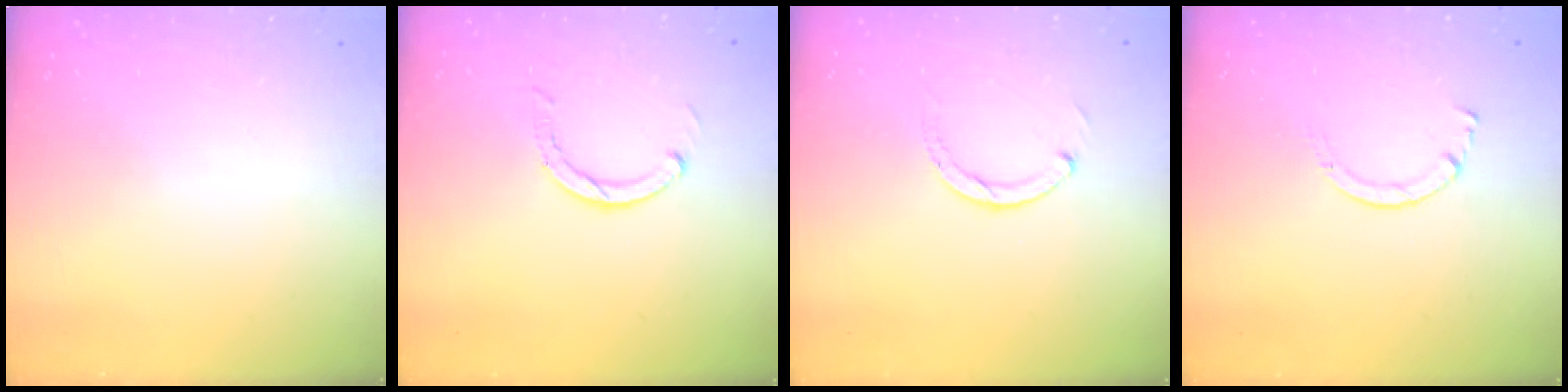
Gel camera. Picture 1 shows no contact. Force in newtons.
{"total": 2.9, "press": 2.9, "slide": 0.4}
{"total": 2.5, "press": 2.5, "slide": 0.3}
{"total": 1.7, "press": 1.7, "slide": 0.2}